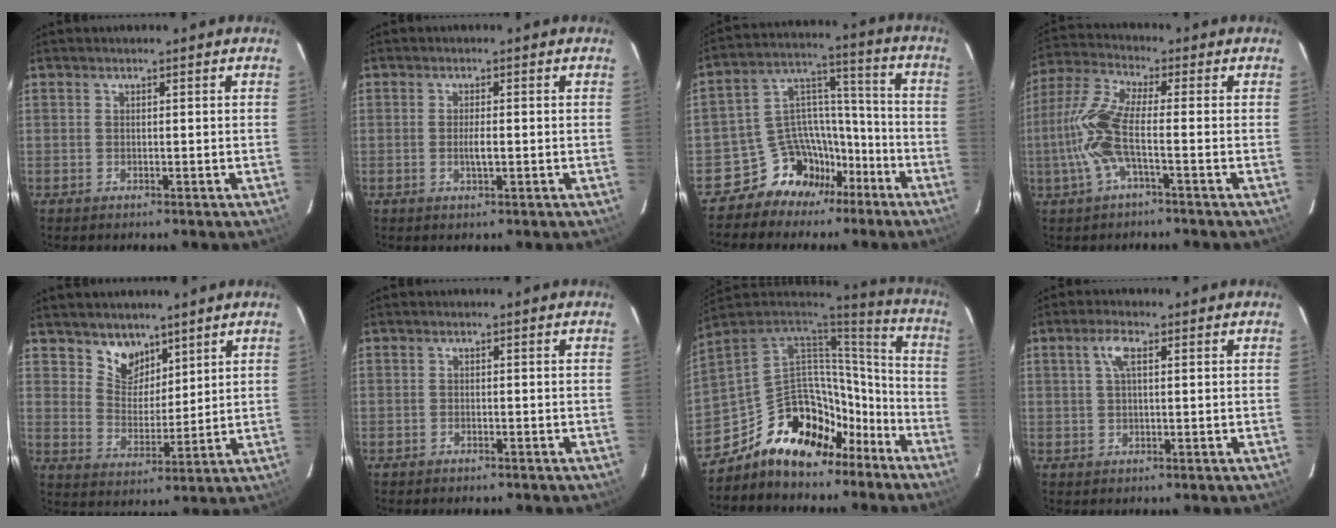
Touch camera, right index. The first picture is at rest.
{"total": 2.1, "force": [-0.3, 0.4, 2.0], "torque": [-0.039, -0.001, -0.006]}
{"total": 11.7, "force": [-8.5, 7.5, 2.7], "torque": [-0.046, 0.065, -0.141]}
{"total": 9.9, "force": [-2.5, 1.8, 9.4], "torque": [-0.224, 0.004, -0.051]}
{"total": 6.6, "force": [4.9, 4.2, 1.5], "torque": [-0.015, -0.002, 0.095]}
{"total": 1.5, "force": [-1.4, 0.6, 0.3], "torque": [-0.013, -0.001, -0.022]}
{"total": 20.0, "force": [-13.5, 12.3, 8.2], "torque": [-0.160, 0.058, -0.202]}
{"total": 3.2, "force": [1.0, 1.0, 2.8], "torque": [-0.060, 0.009, 0.019]}